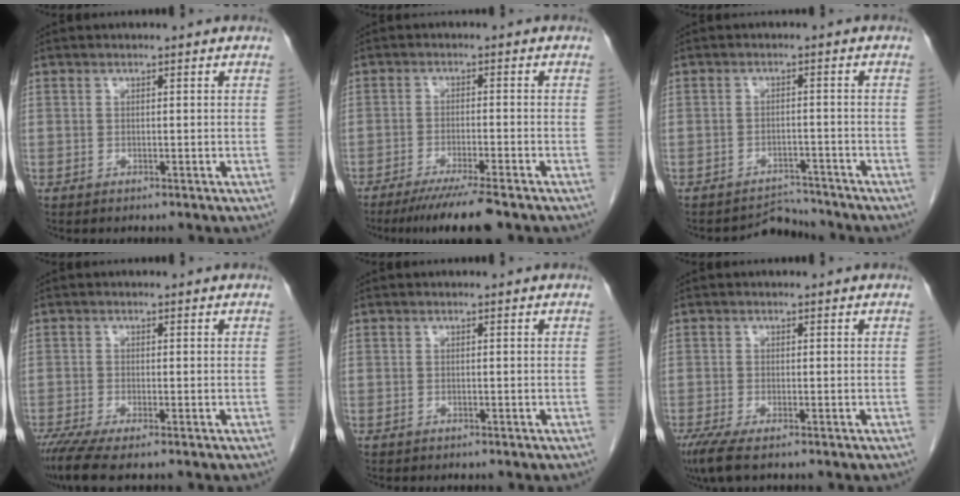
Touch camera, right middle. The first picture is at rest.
{"total": 7.9, "force": [-6.3, -0.3, 4.9], "torque": [-0.072, -0.020, -0.101]}
{"total": 3.5, "force": [-3.2, 0.4, -1.2], "torque": [0.021, 0.004, -0.047]}
{"total": 4.3, "force": [-3.1, 0.2, 3.0], "torque": [-0.055, -0.013, -0.059]}
{"total": 0.0}
{"total": 3.8, "force": [-2.5, 0.6, 2.7], "torque": [-0.056, -0.015, -0.047]}